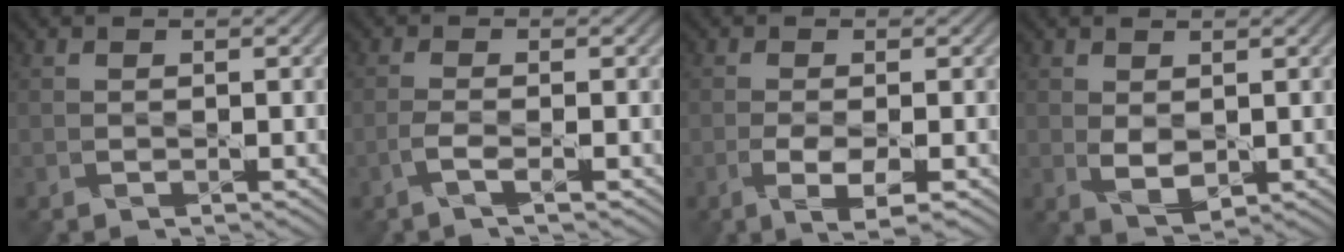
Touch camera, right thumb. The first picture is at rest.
{"total": 1.8, "force": [-1.0, -0.2, 1.4], "torque": [-0.036, 0.006, -0.029]}
{"total": 3.7, "force": [-1.6, 0.9, 3.2], "torque": [-0.068, 0.000, -0.029]}
{"total": 2.8, "force": [0.5, 1.7, 2.2], "torque": [-0.049, -0.004, 0.014]}